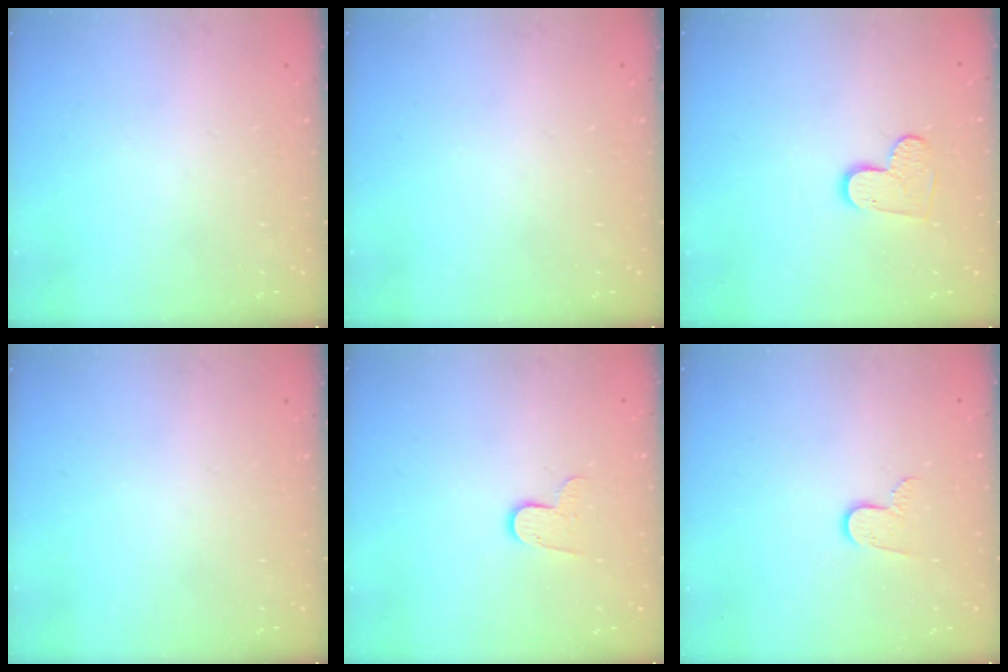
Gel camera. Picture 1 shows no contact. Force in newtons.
{"total": 0.0}
{"total": 7.5, "press": 7.5, "slide": 0.5}
{"total": 0.0}
{"total": 7.2, "press": 7.2, "slide": 0.3}
{"total": 6.1, "press": 6.1, "slide": 0.6}